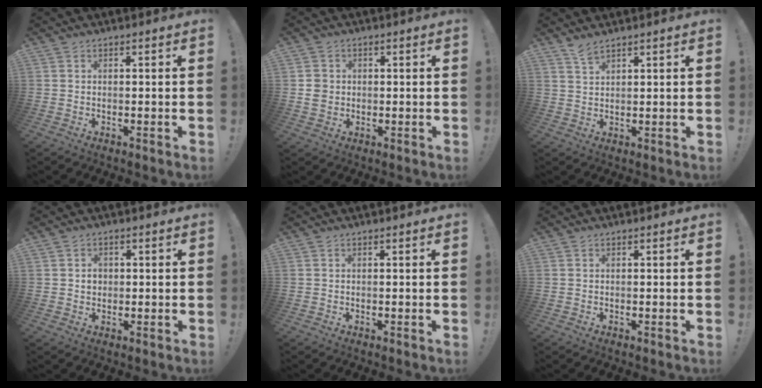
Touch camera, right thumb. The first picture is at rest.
{"total": 4.1, "force": [0.2, 3.8, 1.4], "torque": [-0.017, 0.007, 0.007]}
{"total": 3.2, "force": [2.6, 0.5, 1.8], "torque": [-0.039, -0.013, 0.048]}
{"total": 2.4, "force": [0.1, 2.1, 1.1], "torque": [0.000, -0.005, -0.004]}
{"total": 0.0}
{"total": 0.0}